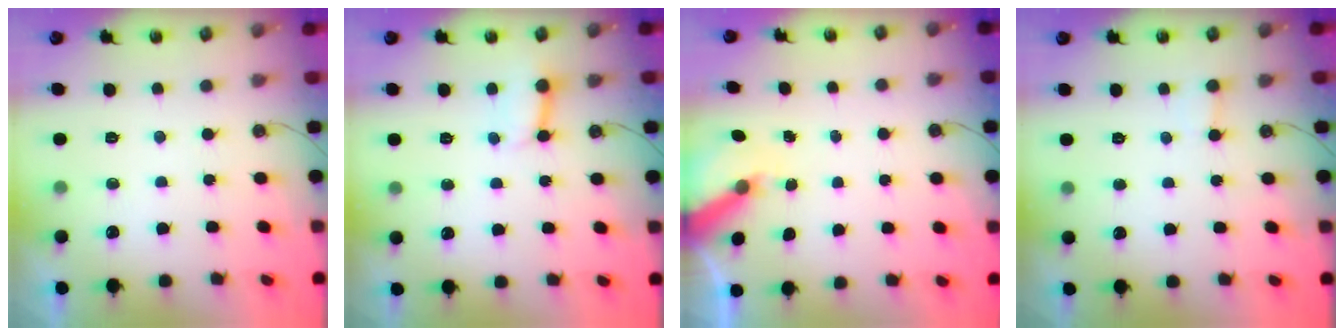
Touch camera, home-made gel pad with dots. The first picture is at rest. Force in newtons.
{"total": 4.1, "press": 4.1, "slide": 0.5}
{"total": 6.4, "press": 6.4, "slide": 0.3}
{"total": 1.9, "press": 1.9, "slide": 0.3}